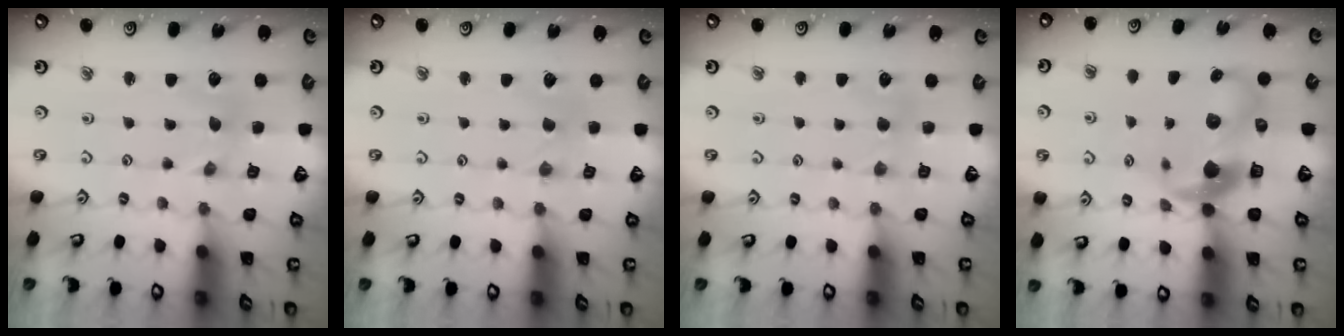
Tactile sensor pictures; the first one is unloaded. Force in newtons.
{"total": 0.0}
{"total": 3.5, "press": 3.4, "slide": 0.6}
{"total": 11.3, "press": 11.2, "slide": 1.8}